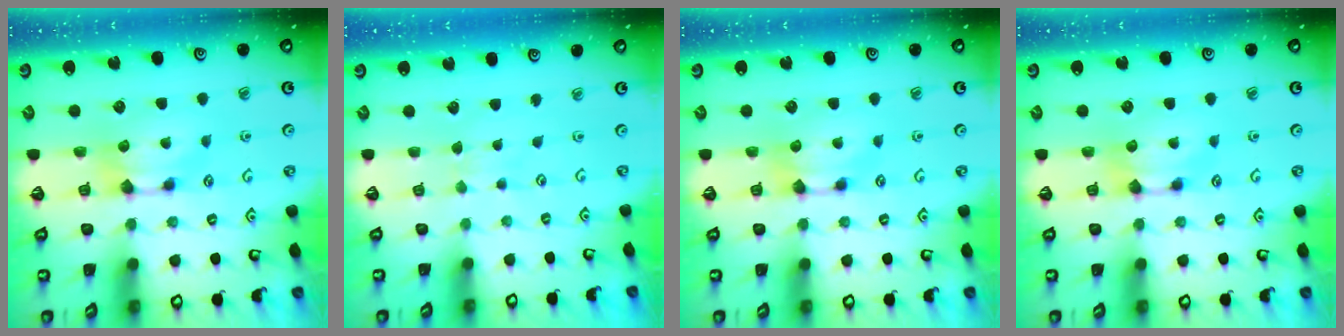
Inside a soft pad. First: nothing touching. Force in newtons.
{"total": 2.9, "press": 2.9, "slide": 0.4}
{"total": 0.0}
{"total": 0.0}